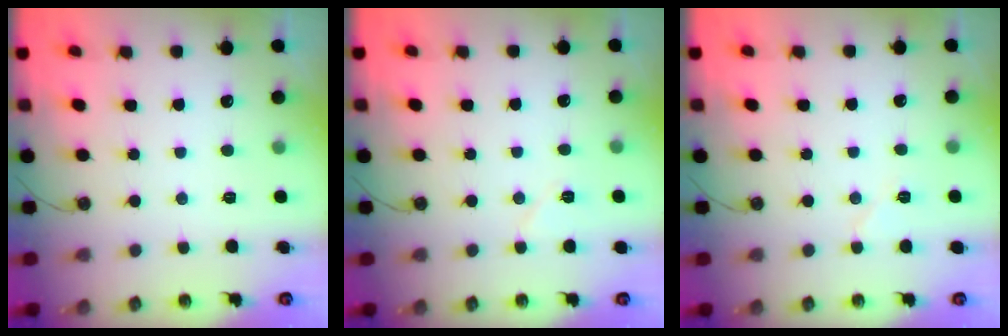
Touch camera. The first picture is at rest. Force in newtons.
{"total": 4.5, "press": 4.0, "slide": 2.0}
{"total": 5.2, "press": 4.6, "slide": 2.5}